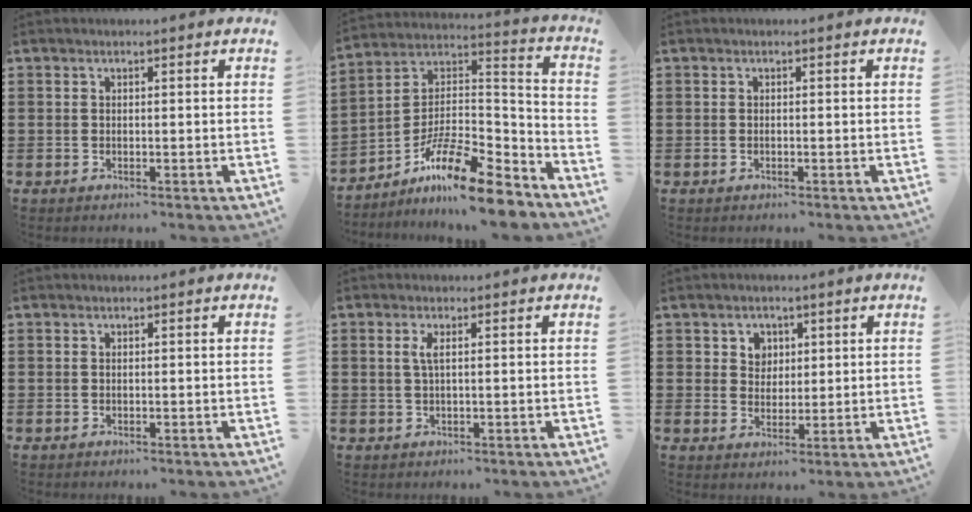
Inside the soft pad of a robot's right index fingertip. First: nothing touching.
{"total": 13.5, "force": [-10.2, 2.7, 8.4], "torque": [-0.148, 0.023, -0.191]}
{"total": 0.0}
{"total": 0.0}
{"total": 1.7, "force": [0.3, 0.2, 1.7], "torque": [-0.035, 0.000, 0.005]}
{"total": 3.1, "force": [1.4, 2.7, 0.5], "torque": [-0.023, 0.012, 0.023]}